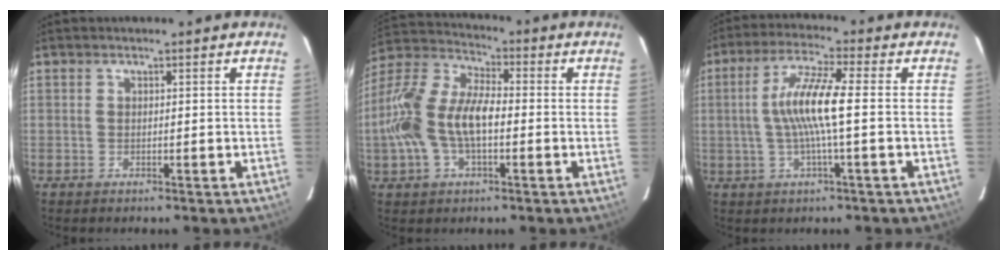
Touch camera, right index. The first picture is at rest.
{"total": 15.4, "force": [-2.3, 8.1, 12.9], "torque": [-0.270, 0.015, -0.047]}
{"total": 9.1, "force": [-0.4, 0.1, 9.1], "torque": [-0.180, 0.006, -0.008]}